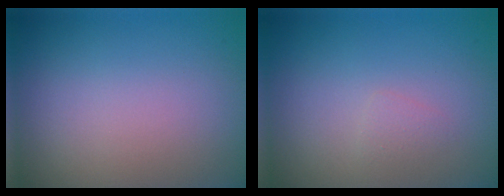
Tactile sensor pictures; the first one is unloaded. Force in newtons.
{"total": 0.7, "press": 0.7, "slide": 0.0}